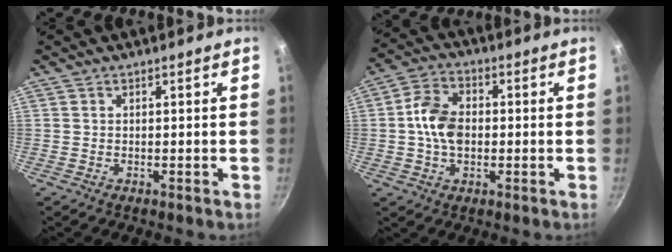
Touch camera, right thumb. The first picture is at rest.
{"total": 9.1, "force": [-0.2, 6.3, 6.6], "torque": [-0.108, 0.020, -0.014]}